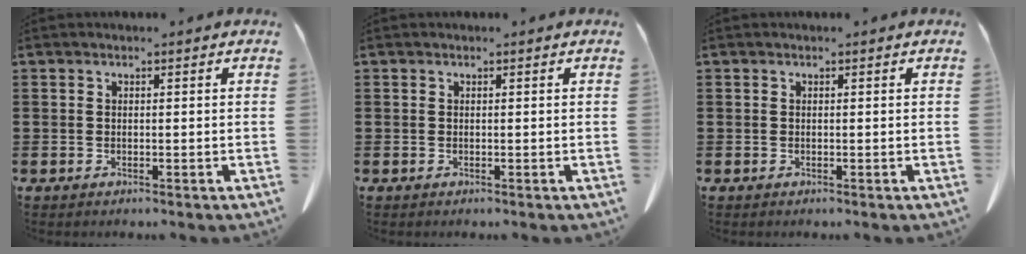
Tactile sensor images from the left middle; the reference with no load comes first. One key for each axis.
{"total": 0.0}
{"total": 0.0}